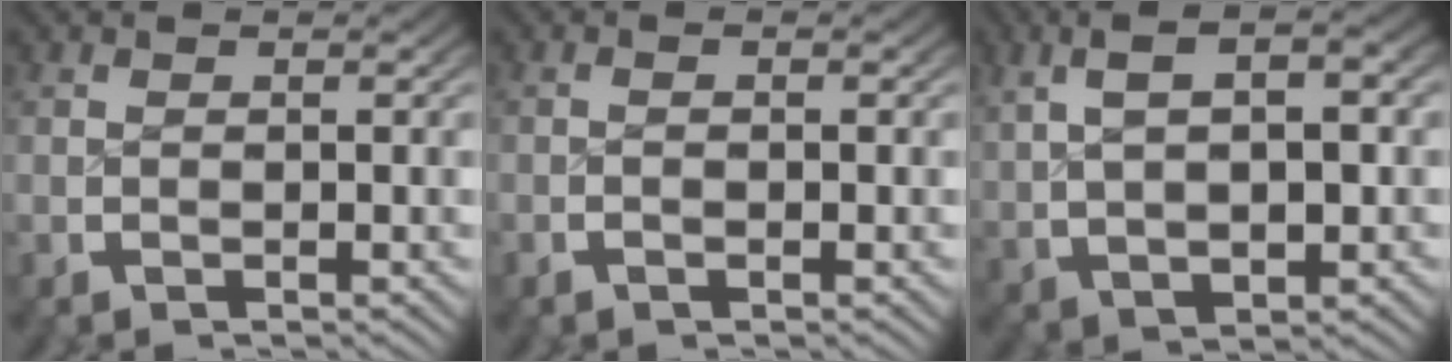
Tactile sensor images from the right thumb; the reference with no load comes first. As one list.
[{"total": 0.8, "force": [-0.5, 0.2, 0.6], "torque": [-0.014, 0.000, -0.013]}, {"total": 6.7, "force": [2.2, 3.3, 5.4], "torque": [-0.082, 0.015, 0.043]}]